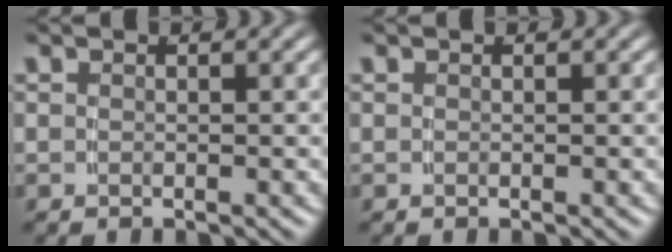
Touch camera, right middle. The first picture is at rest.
{"total": 0.0}